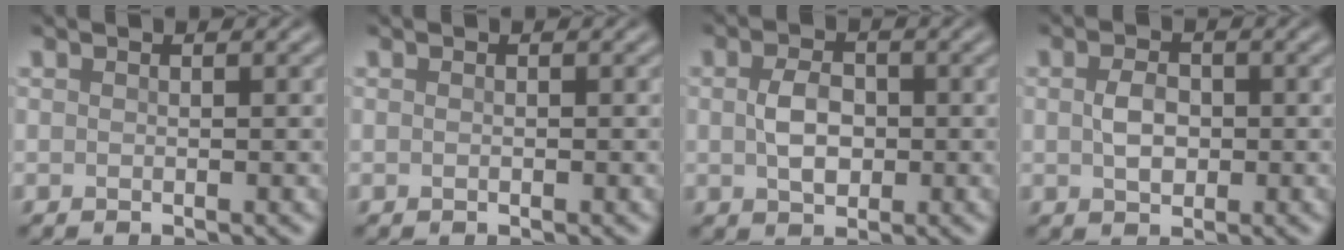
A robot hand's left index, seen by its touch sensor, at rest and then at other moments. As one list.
[{"total": 0.0}, {"total": 3.4, "force": [0.0, 2.3, 2.5], "torque": [-0.052, -0.001, -0.001]}, {"total": 2.7, "force": [0.0, 1.9, 1.9], "torque": [-0.040, 0.000, 0.000]}]